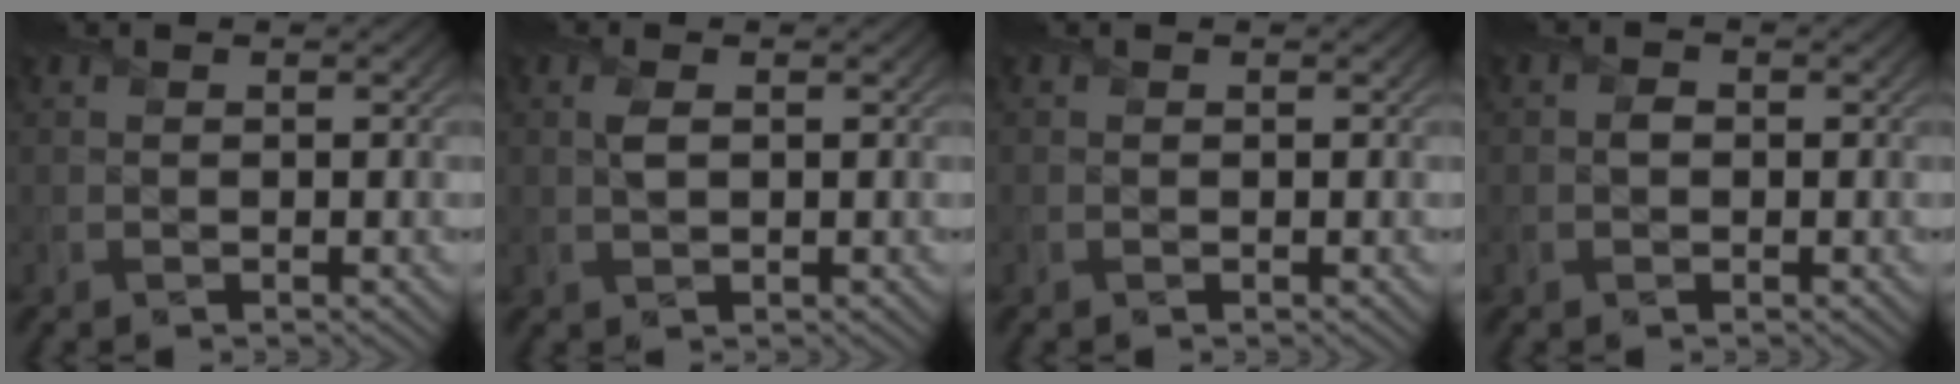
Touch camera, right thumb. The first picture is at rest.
{"total": 1.7, "force": [0.4, 0.8, 1.4], "torque": [-0.038, 0.002, 0.007]}
{"total": 0.0}
{"total": 1.0, "force": [-0.2, 0.9, 0.5], "torque": [-0.008, -0.006, -0.010]}